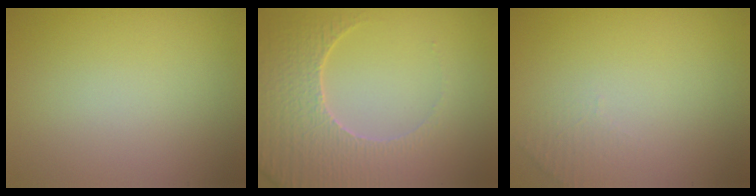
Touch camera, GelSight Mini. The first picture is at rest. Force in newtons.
{"total": 4.9, "press": 4.7, "slide": 1.4}
{"total": 1.3, "press": 1.2, "slide": 0.3}